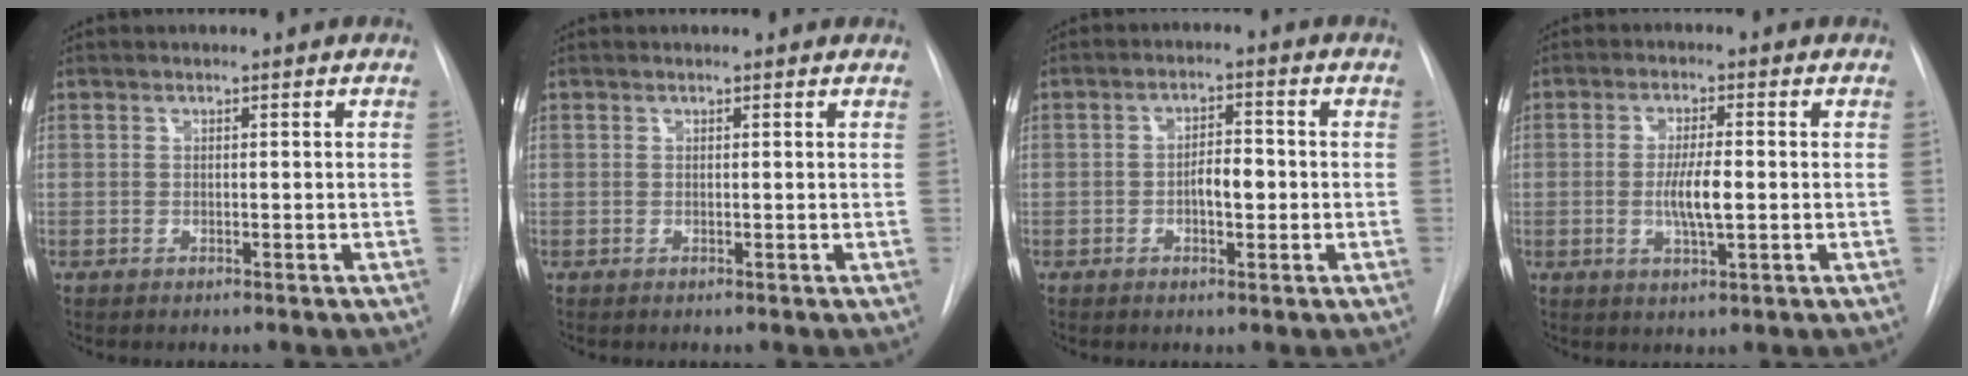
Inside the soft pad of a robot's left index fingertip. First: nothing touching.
{"total": 0.7, "force": [0.6, 0.4, 0.3], "torque": [-0.011, 0.008, -0.003]}
{"total": 3.9, "force": [-1.7, 1.5, 3.2], "torque": [-0.049, 0.001, -0.026]}
{"total": 5.1, "force": [-1.4, 0.7, 4.8], "torque": [-0.094, -0.012, -0.024]}